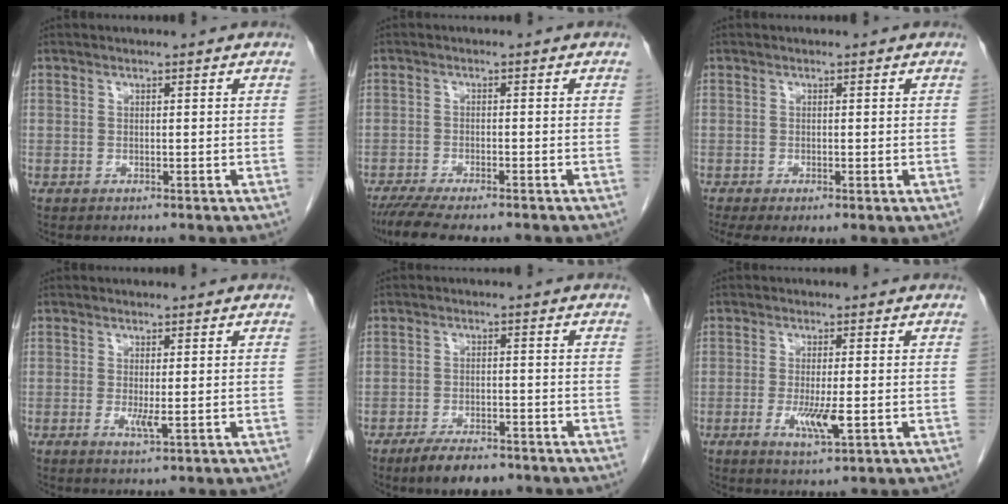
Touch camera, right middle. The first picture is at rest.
{"total": 8.2, "force": [-6.8, 1.2, 4.3], "torque": [-0.065, -0.014, -0.108]}
{"total": 4.3, "force": [-2.4, 1.5, 3.2], "torque": [-0.052, -0.015, -0.040]}
{"total": 2.0, "force": [-0.2, 0.3, 2.0], "torque": [-0.037, -0.006, 0.000]}
{"total": 6.2, "force": [-4.7, 2.1, 3.4], "torque": [-0.059, -0.003, -0.075]}
{"total": 4.7, "force": [-1.2, 0.8, 4.5], "torque": [-0.085, -0.009, -0.017]}